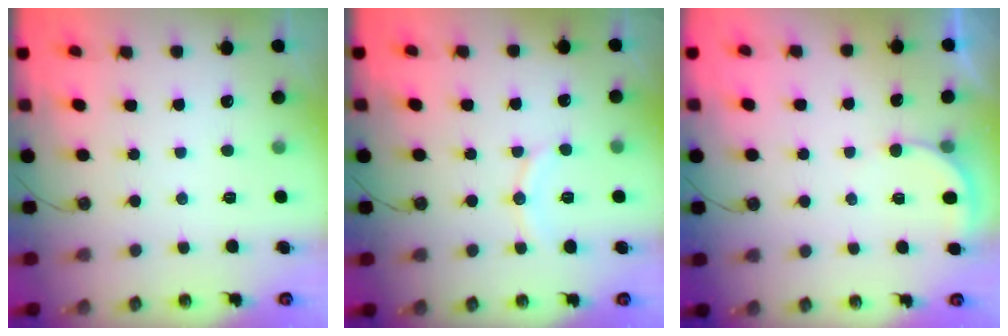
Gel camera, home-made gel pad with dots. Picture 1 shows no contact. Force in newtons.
{"total": 8.1, "press": 8.0, "slide": 0.8}
{"total": 3.4, "press": 3.4, "slide": 0.3}